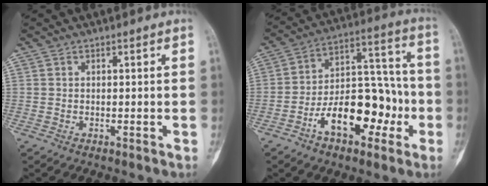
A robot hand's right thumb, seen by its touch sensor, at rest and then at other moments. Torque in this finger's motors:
{"motor_torque": [1.94, 1.83, 1.09, -0.91, 0.13]}